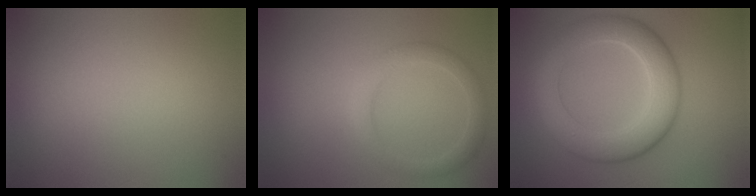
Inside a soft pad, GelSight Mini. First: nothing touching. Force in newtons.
{"total": 2.3, "press": 2.3, "slide": 0.1}
{"total": 6.7, "press": 6.7, "slide": 0.2}